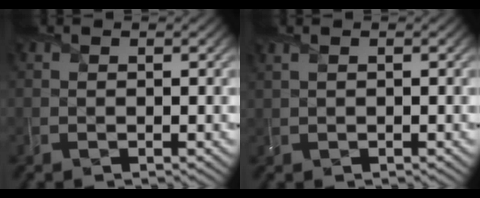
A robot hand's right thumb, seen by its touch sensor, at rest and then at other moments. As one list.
[{"total": 0.7, "force": [0.5, -0.2, 0.5], "torque": [-0.019, 0.005, 0.015]}]